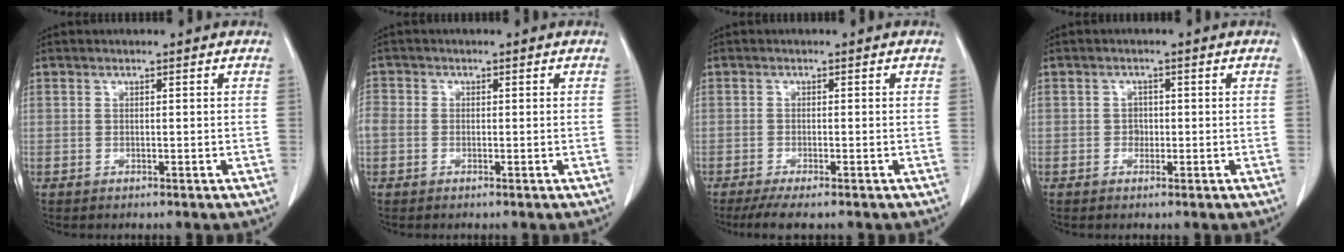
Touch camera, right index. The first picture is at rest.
{"total": 3.4, "force": [-0.2, 3.0, 1.5], "torque": [-0.048, 0.018, -0.001]}
{"total": 3.8, "force": [-2.8, 0.3, 2.5], "torque": [-0.040, -0.010, -0.048]}
{"total": 1.3, "force": [-0.2, 1.2, 0.6], "torque": [-0.005, 0.006, -0.004]}